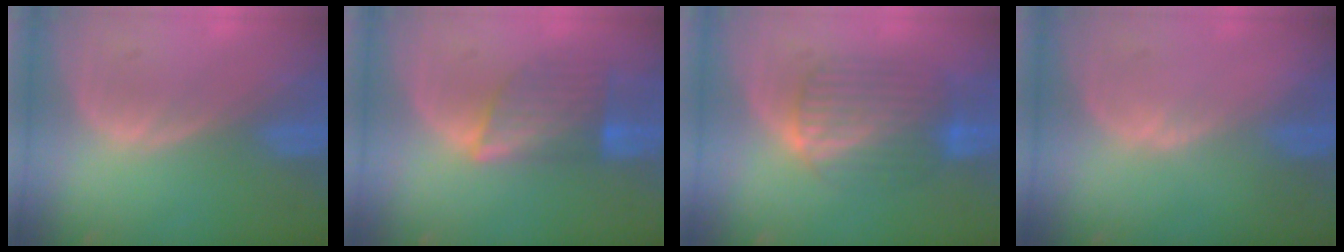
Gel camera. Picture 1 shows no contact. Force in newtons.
{"total": 6.9, "press": 6.5, "slide": 2.2}
{"total": 7.4, "press": 7.3, "slide": 0.3}
{"total": 0.7, "press": 0.4, "slide": 0.5}